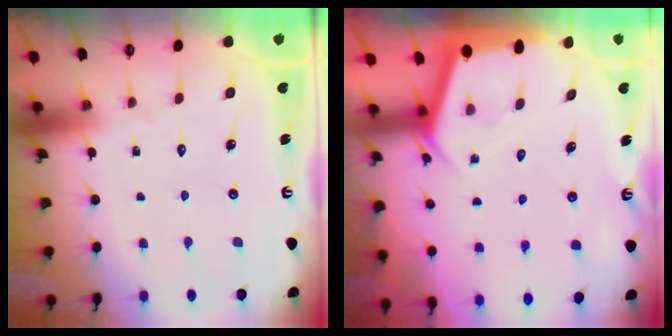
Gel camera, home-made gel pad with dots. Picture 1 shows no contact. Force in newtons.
{"total": 2.4, "press": 2.4, "slide": 0.2}